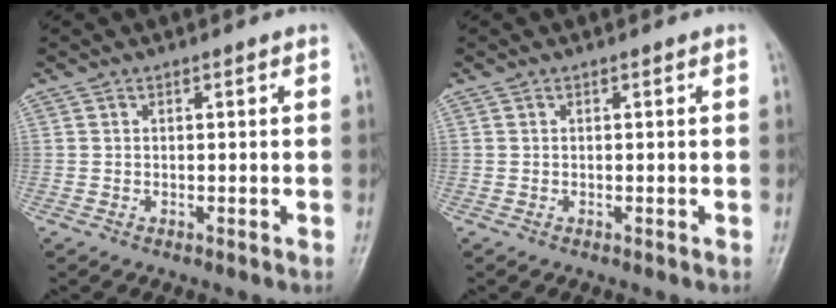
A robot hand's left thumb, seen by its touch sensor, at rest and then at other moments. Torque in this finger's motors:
{"motor_torque": [0.00, 0.00, -0.04, -0.06, 0.00]}